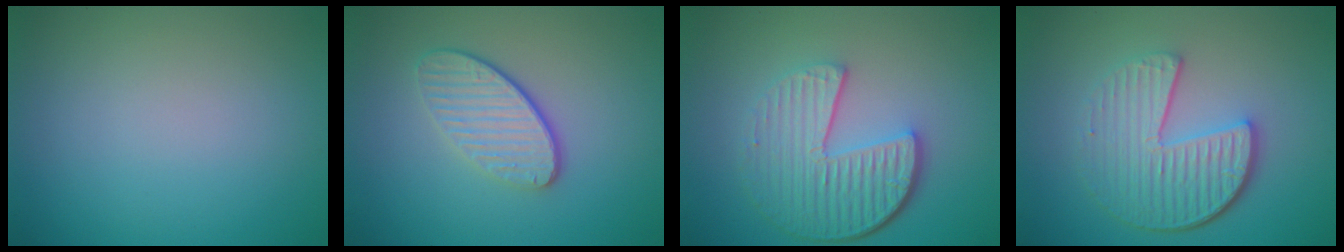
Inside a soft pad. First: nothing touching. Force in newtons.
{"total": 3.6, "press": 2.9, "slide": 2.2}
{"total": 6.3, "press": 4.5, "slide": 4.4}
{"total": 5.9, "press": 4.3, "slide": 4.1}